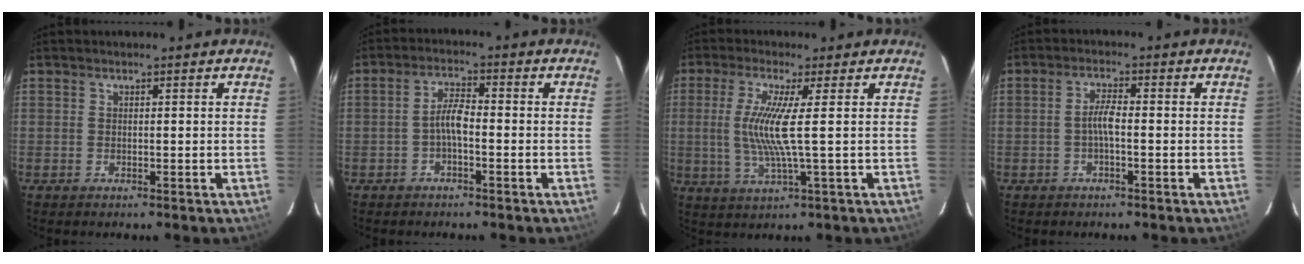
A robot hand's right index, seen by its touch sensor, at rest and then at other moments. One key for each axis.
{"total": 3.4, "fx": -1.5, "fy": 0.9, "fz": 3.0, "tx": -0.062, "ty": 0.011, "tz": -0.030}
{"total": 8.2, "fx": 0.7, "fy": -0.6, "fz": 8.1, "tx": -0.167, "ty": -0.009, "tz": 0.017}
{"total": 2.7, "fx": -0.9, "fy": 0.4, "fz": 2.6, "tx": -0.053, "ty": 0.007, "tz": -0.018}